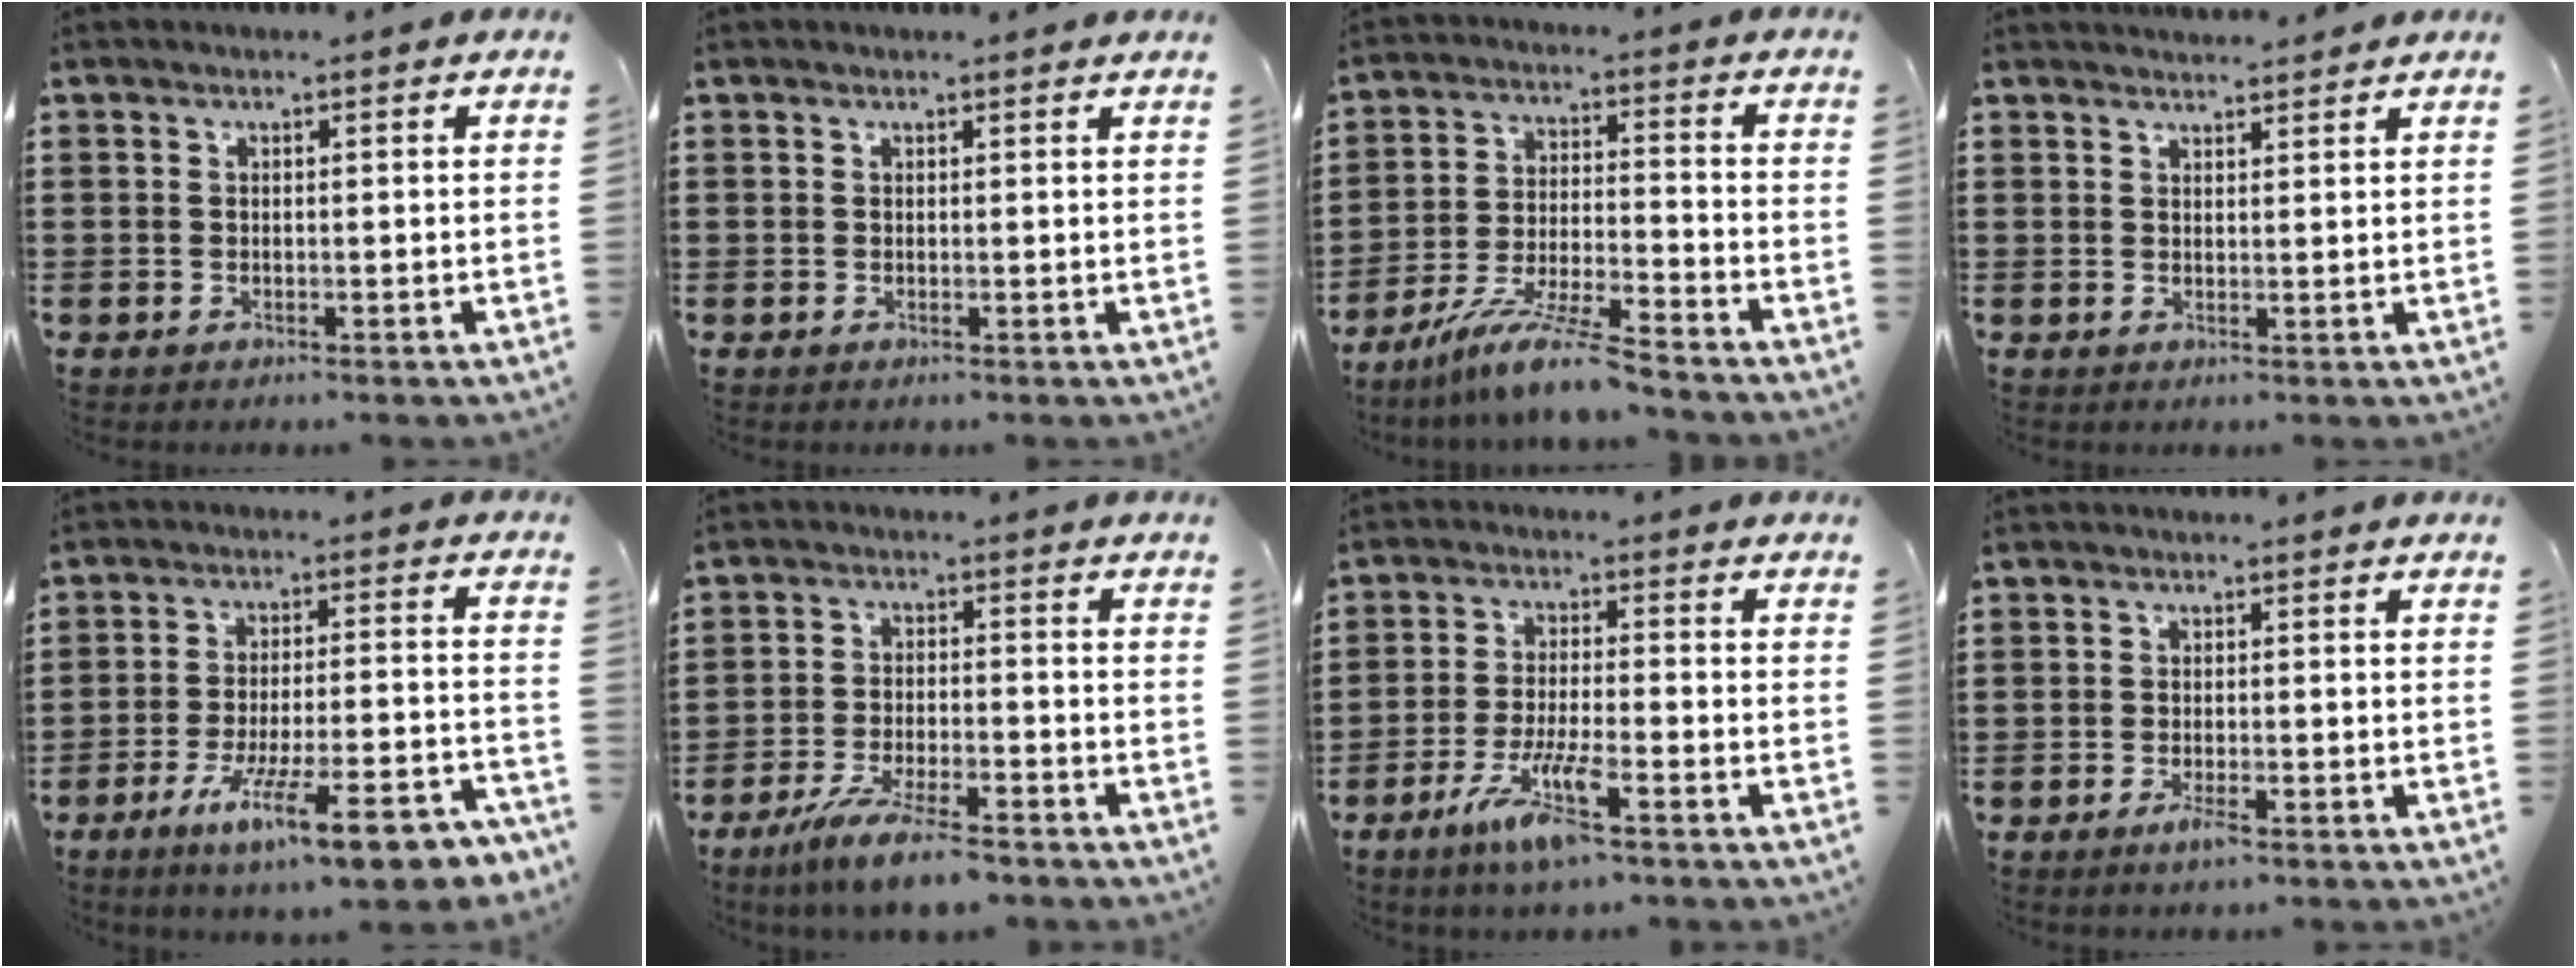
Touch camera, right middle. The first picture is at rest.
{"total": 0.0}
{"total": 9.1, "force": [-7.8, -0.2, 4.8], "torque": [-0.101, -0.007, -0.153]}
{"total": 1.8, "force": [1.8, 0.0, 0.1], "torque": [-0.006, 0.003, 0.035]}
{"total": 12.8, "force": [-8.9, 1.7, 9.1], "torque": [-0.151, 0.017, -0.156]}
{"total": 6.7, "force": [-5.5, 0.5, 3.8], "torque": [-0.085, -0.012, -0.106]}
{"total": 7.6, "force": [-4.6, 1.1, 6.0], "torque": [-0.128, -0.010, -0.086]}
{"total": 2.2, "force": [-1.2, 0.4, 1.7], "torque": [-0.036, -0.005, -0.024]}